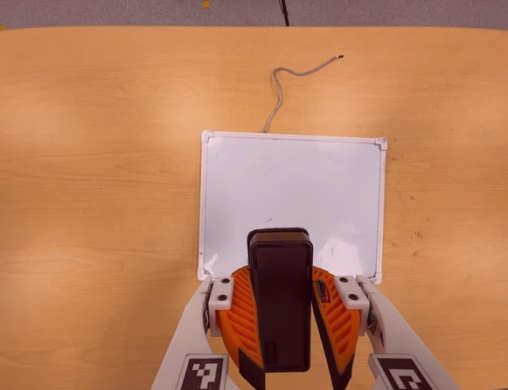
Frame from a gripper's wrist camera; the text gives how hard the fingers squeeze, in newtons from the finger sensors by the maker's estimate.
{"total": 12.3, "left": 10.6, "right": 14.1}